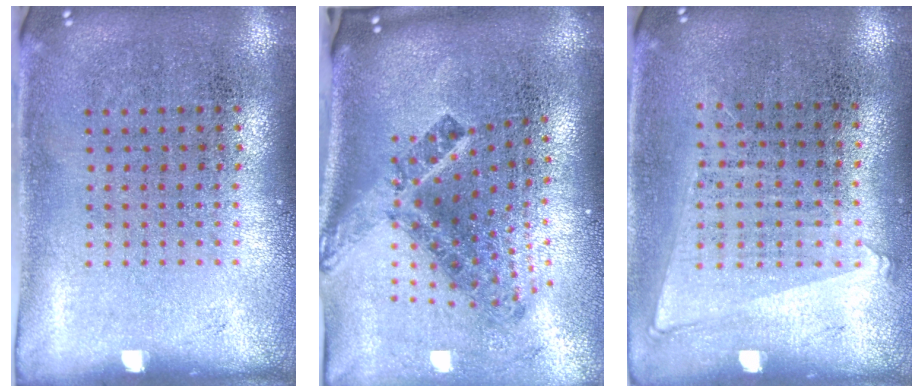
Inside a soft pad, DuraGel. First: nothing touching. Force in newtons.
{"total": 3.0, "press": 1.7, "slide": 2.4}
{"total": 1.1, "press": 1.0, "slide": 0.5}